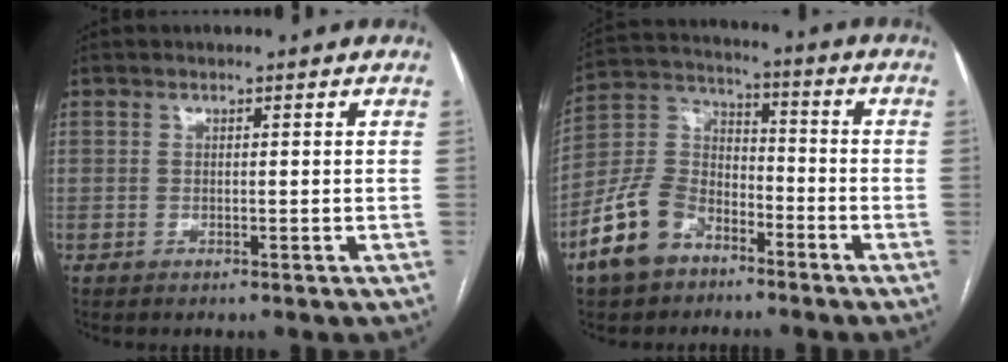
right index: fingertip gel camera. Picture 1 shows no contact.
{"total": 11.6, "force": [-7.1, 7.3, 5.5], "torque": [-0.131, 0.015, -0.136]}